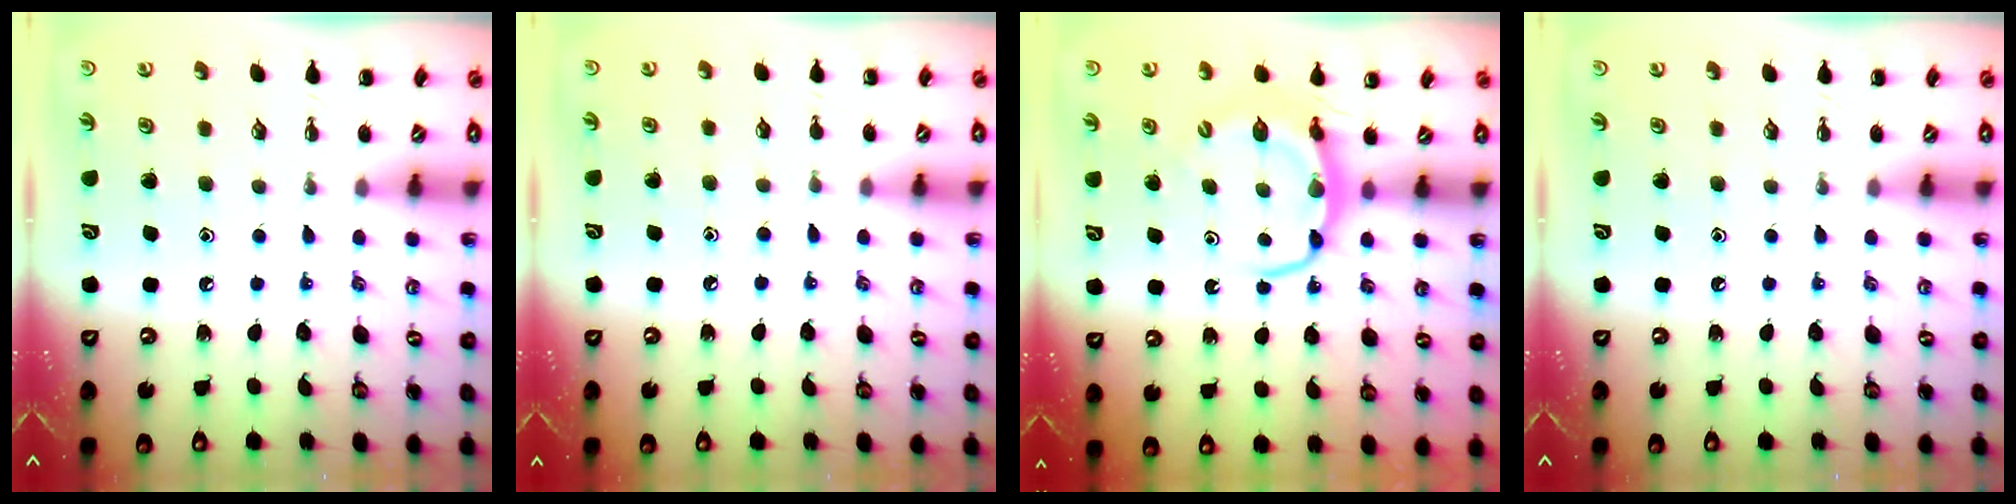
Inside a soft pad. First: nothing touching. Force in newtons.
{"total": 4.9, "press": 4.6, "slide": 1.7}
{"total": 6.4, "press": 6.4, "slide": 0.4}
{"total": 0.0}